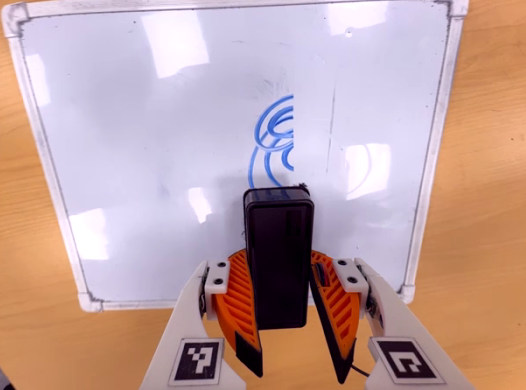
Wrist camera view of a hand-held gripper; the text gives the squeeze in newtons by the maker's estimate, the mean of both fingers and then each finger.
{"total": 8.9, "left": 9.7, "right": 8.1}